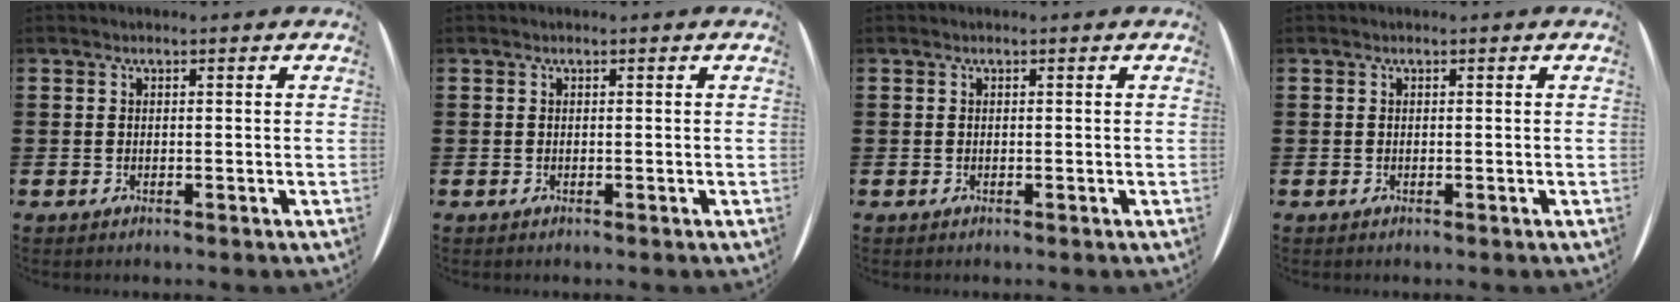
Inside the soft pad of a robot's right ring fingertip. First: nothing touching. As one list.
[{"total": 0.0}, {"total": 0.0}, {"total": 0.0}]